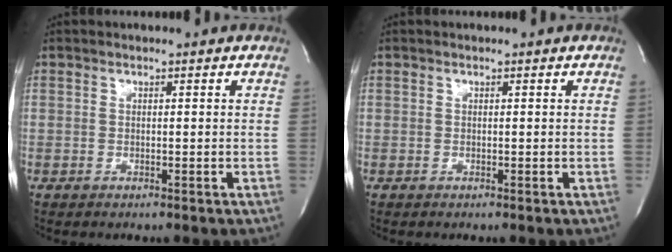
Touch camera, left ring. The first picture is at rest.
{"total": 0.0}